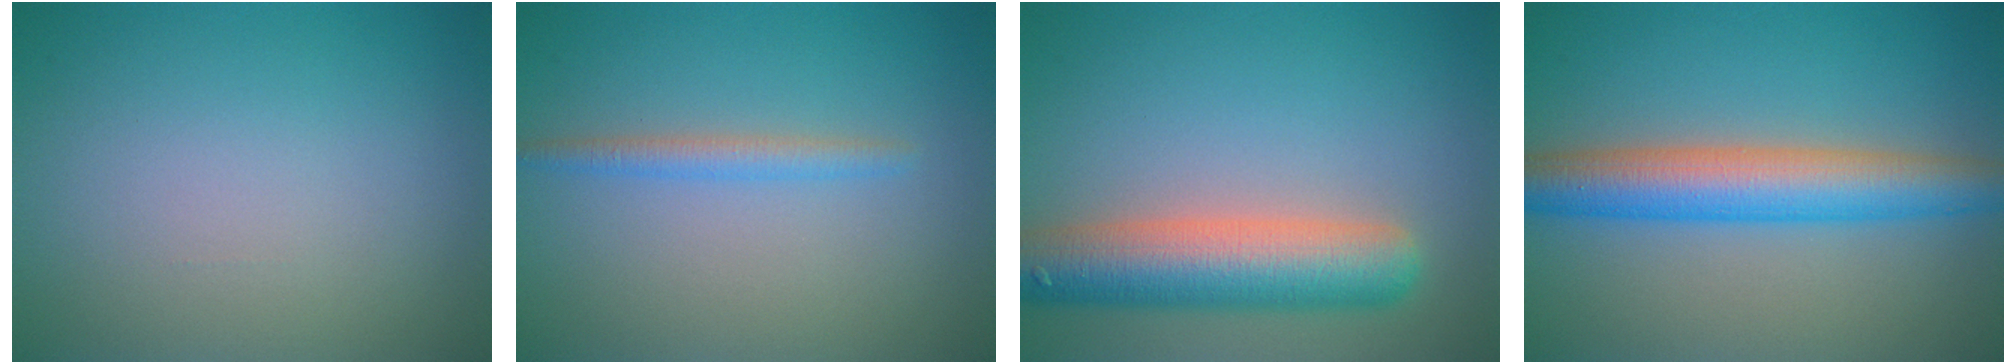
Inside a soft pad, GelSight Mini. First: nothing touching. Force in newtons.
{"total": 1.6, "press": 1.6, "slide": 0.0}
{"total": 7.9, "press": 7.9, "slide": 0.5}
{"total": 6.7, "press": 6.7, "slide": 0.1}